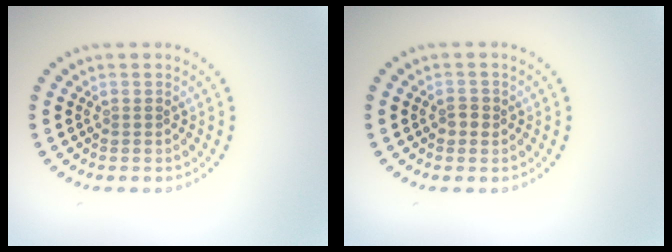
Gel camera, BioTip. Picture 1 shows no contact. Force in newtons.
{"total": 1.1, "press": 1.1, "slide": 0.2}